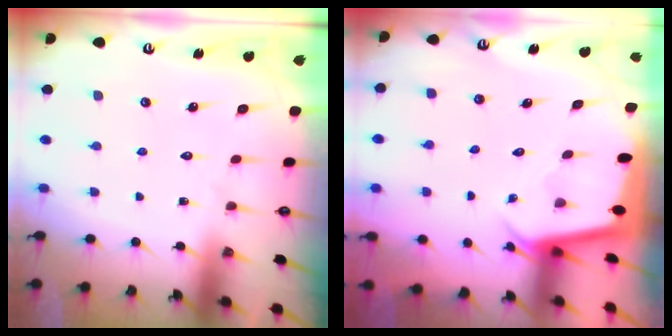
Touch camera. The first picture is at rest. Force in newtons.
{"total": 2.2, "press": 2.2, "slide": 0.1}